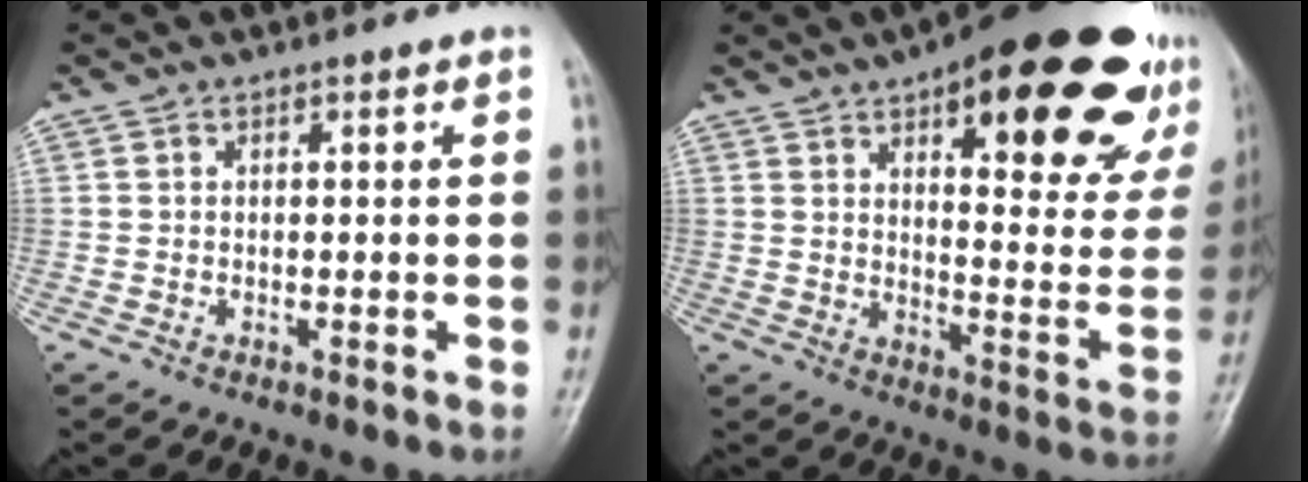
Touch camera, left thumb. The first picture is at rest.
{"total": 29.0, "force": [16.6, 10.3, 21.5], "torque": [-0.246, -0.052, 0.221]}